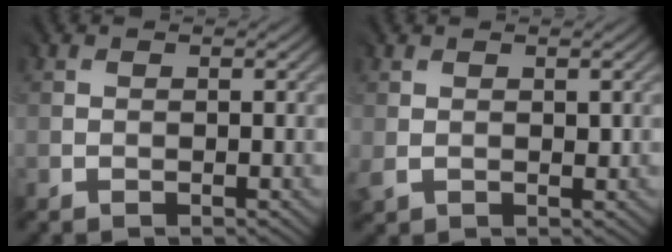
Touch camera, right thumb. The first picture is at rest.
{"total": 1.7, "force": [0.6, 1.2, 1.1], "torque": [-0.031, -0.001, 0.013]}